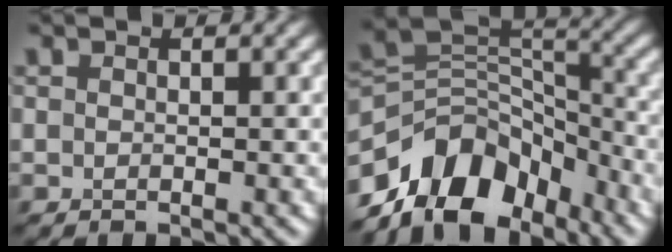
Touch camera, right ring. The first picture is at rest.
{"total": 10.0, "force": [-6.8, 5.9, 4.2], "torque": [-0.056, 0.008, -0.130]}